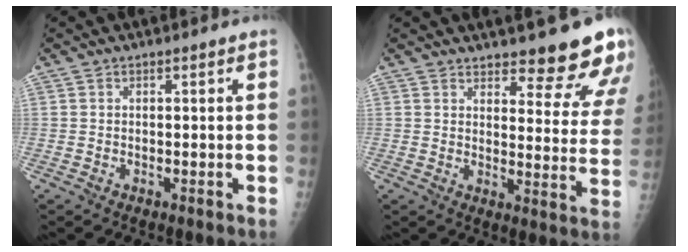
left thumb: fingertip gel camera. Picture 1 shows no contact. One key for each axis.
{"total": 14.5, "fx": 12.0, "fy": 3.9, "fz": 7.2, "tx": -0.042, "ty": -0.087, "tz": 0.139}